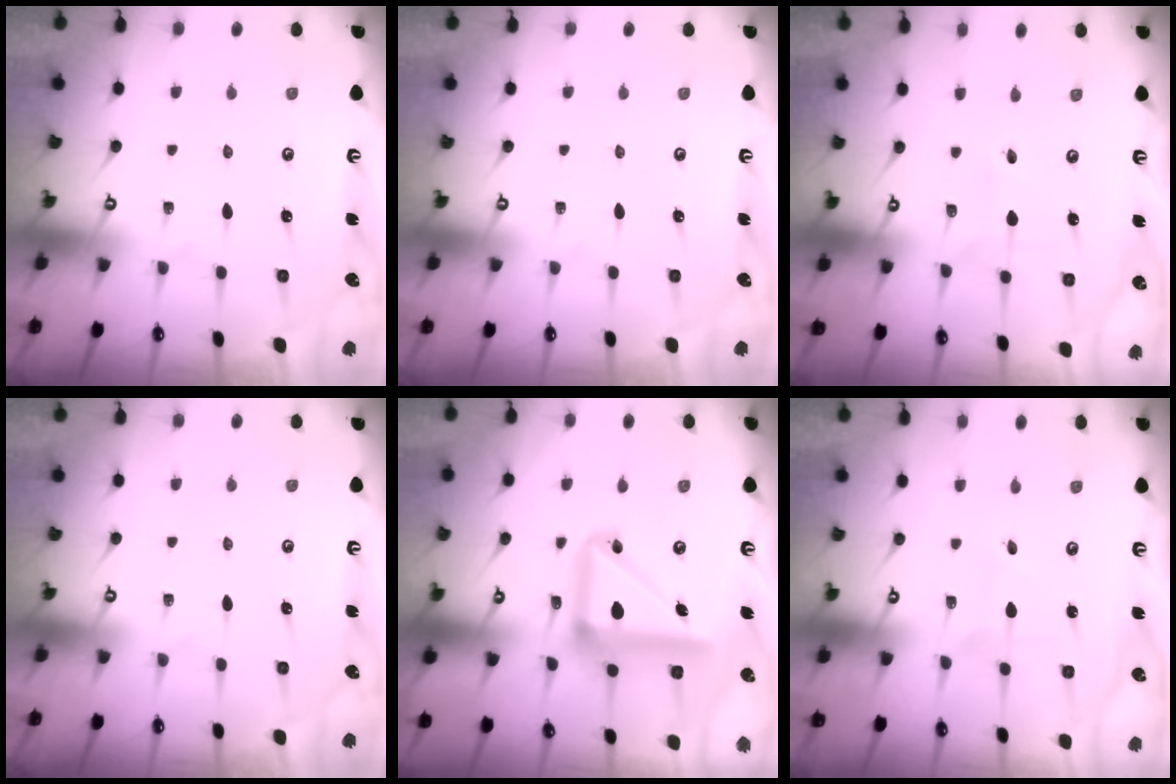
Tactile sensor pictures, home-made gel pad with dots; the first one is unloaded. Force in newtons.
{"total": 0.0}
{"total": 2.4, "press": 2.4, "slide": 0.2}
{"total": 0.0}
{"total": 15.7, "press": 15.5, "slide": 2.0}
{"total": 1.9, "press": 1.9, "slide": 0.1}